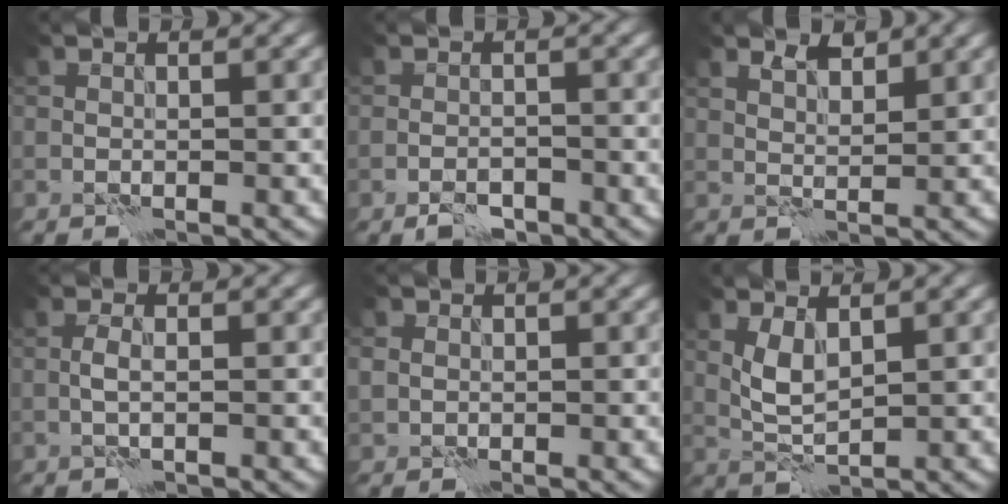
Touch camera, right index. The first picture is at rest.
{"total": 1.9, "force": [-1.5, 0.5, 1.0], "torque": [-0.015, 0.006, -0.030]}
{"total": 2.0, "force": [1.6, 0.7, 1.1], "torque": [-0.012, -0.005, 0.032]}
{"total": 1.3, "force": [-0.2, 0.3, 1.2], "torque": [-0.026, 0.004, -0.008]}
{"total": 1.6, "force": [0.1, 1.5, 0.5], "torque": [-0.012, 0.001, 0.001]}
{"total": 2.8, "force": [1.0, 1.2, 2.3], "torque": [-0.053, 0.000, 0.023]}